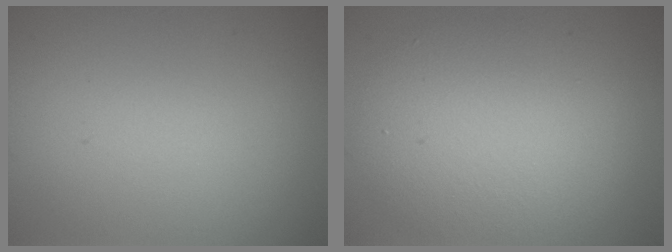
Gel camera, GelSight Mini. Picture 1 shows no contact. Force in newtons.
{"total": 6.8, "press": 6.8, "slide": 0.4}